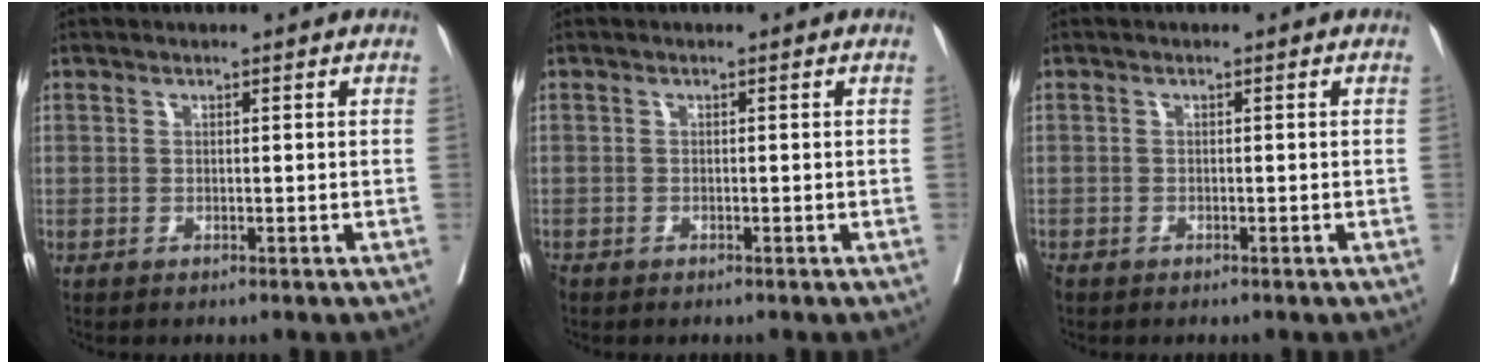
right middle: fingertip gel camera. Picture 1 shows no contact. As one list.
[{"total": 1.3, "force": [-1.0, 0.8, 0.3], "torque": [-0.012, -0.002, -0.019]}, {"total": 1.3, "force": [-1.0, 0.8, 0.3], "torque": [-0.011, -0.002, -0.018]}]